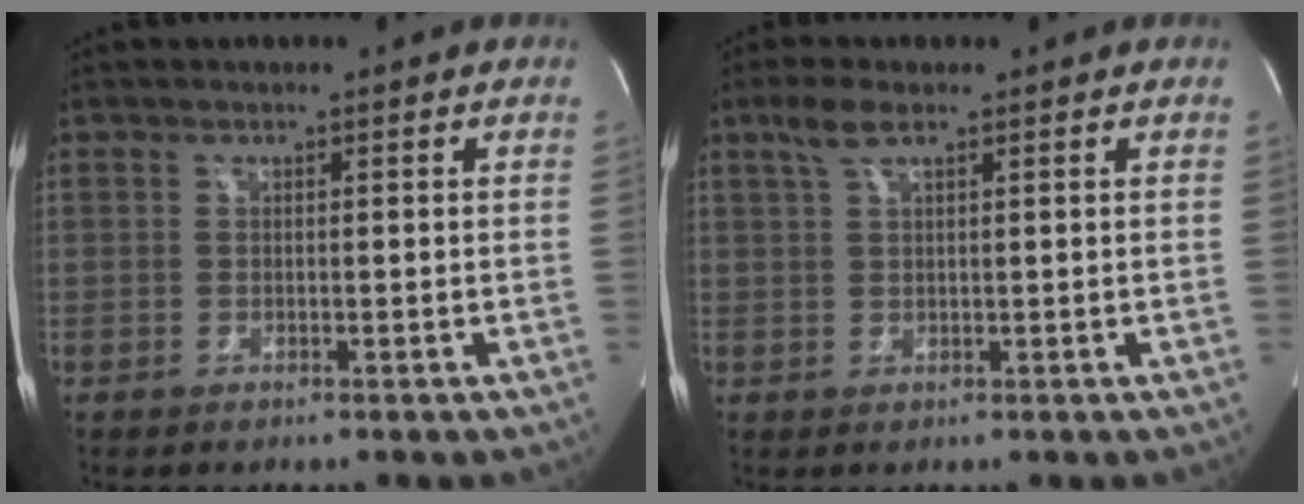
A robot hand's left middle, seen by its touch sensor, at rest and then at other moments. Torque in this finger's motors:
{"motor_torque": [0.34, -0.04, -0.01, 0.01]}